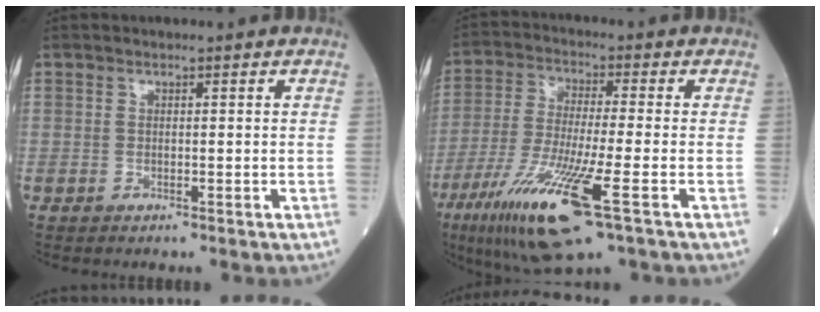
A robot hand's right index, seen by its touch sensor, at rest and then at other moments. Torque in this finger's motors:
{"motor_torque": [1.60, -0.54, 0.97, 0.21]}